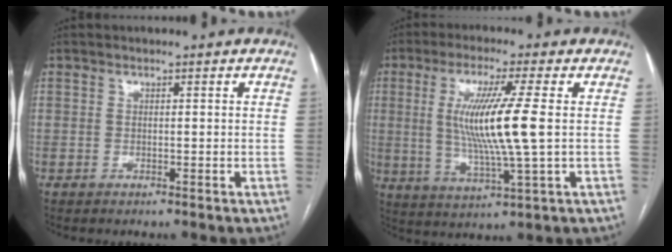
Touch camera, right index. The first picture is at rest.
{"total": 11.7, "force": [1.1, -0.6, 11.6], "torque": [-0.233, -0.012, 0.019]}